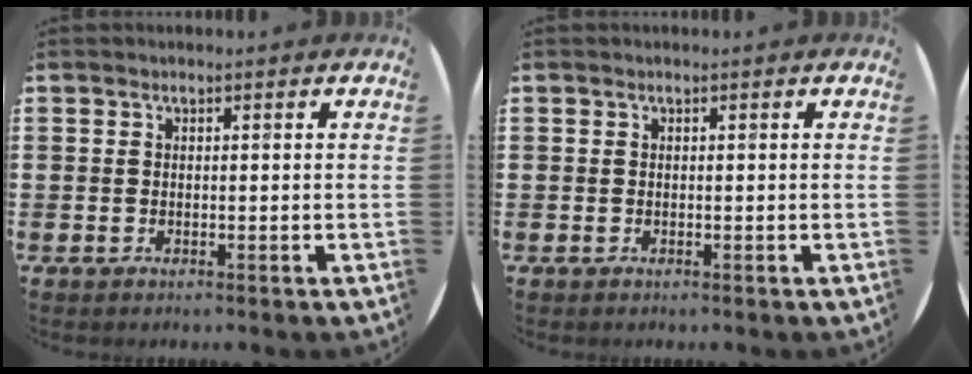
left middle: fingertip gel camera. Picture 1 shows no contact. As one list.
[{"total": 0.0}]